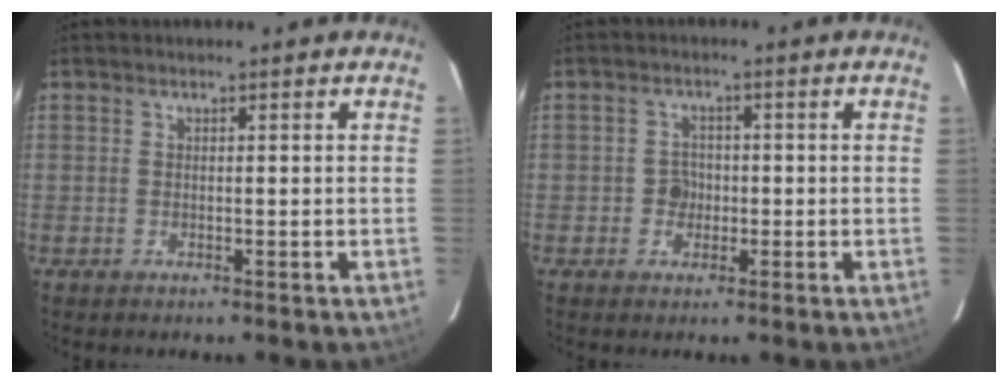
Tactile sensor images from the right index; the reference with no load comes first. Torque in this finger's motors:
{"motor_torque": [0.14, 0.11, 0.17, 0.02]}